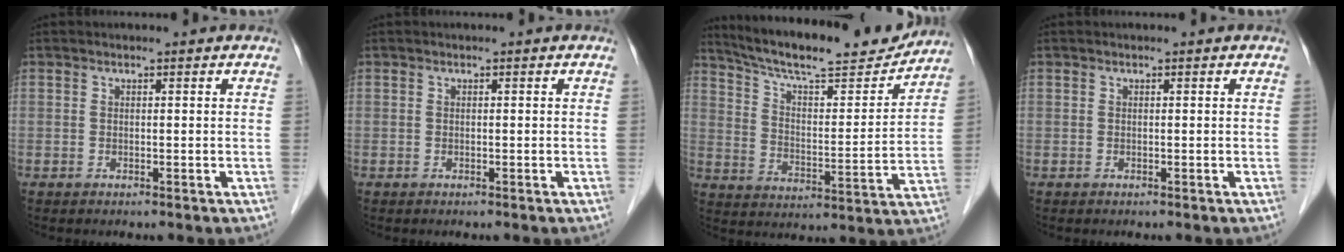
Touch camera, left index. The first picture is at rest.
{"total": 0.0}
{"total": 19.4, "force": [17.7, 2.4, 7.7], "torque": [-0.131, -0.007, 0.266]}
{"total": 0.0}